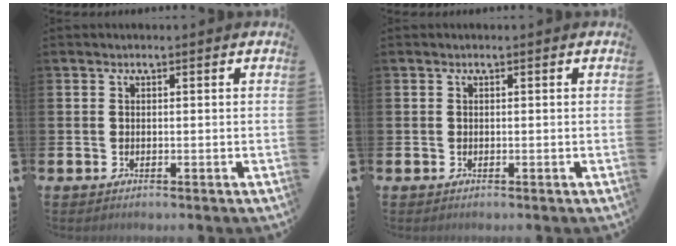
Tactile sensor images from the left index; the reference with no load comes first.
{"total": 0.0}